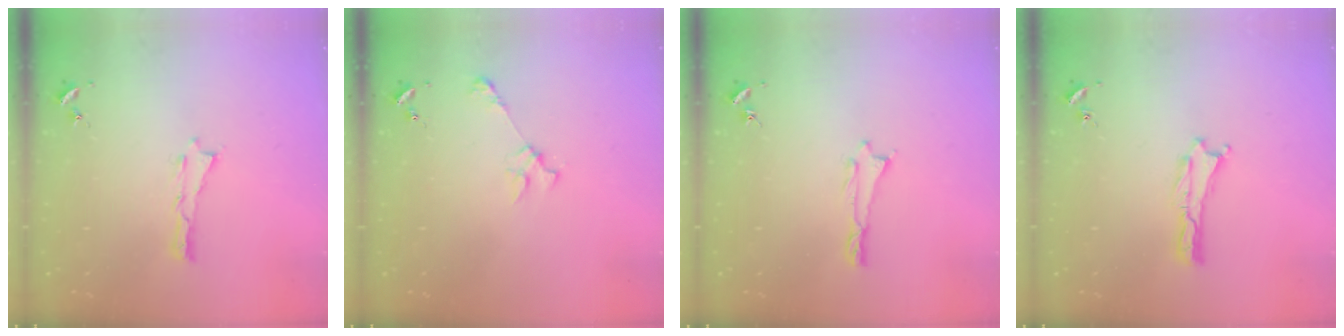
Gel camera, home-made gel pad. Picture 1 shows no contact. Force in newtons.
{"total": 2.4, "press": 2.4, "slide": 0.3}
{"total": 0.0}
{"total": 0.0}